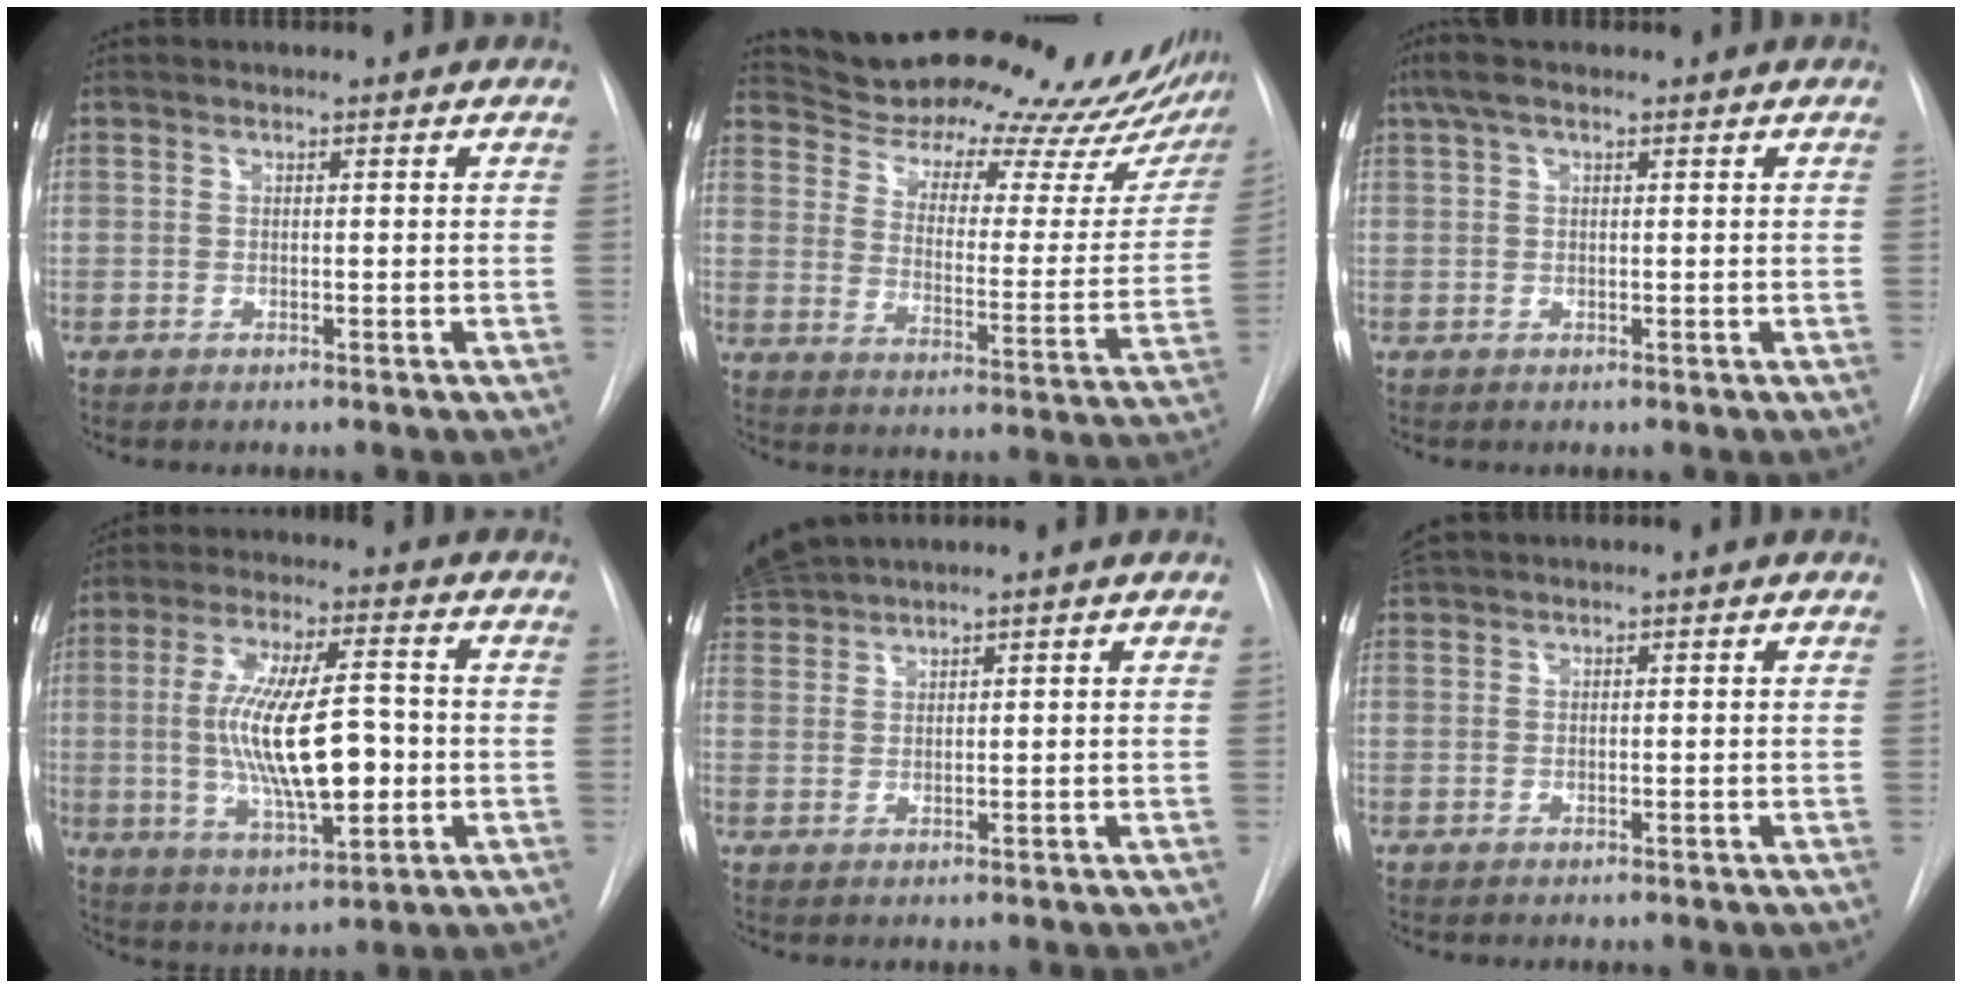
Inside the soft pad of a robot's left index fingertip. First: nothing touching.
{"total": 31.5, "force": [29.6, 6.1, 8.9], "torque": [-0.143, -0.109, 0.365]}
{"total": 3.9, "force": [2.5, 1.2, 2.7], "torque": [-0.061, 0.030, 0.048]}
{"total": 14.9, "force": [-1.0, 4.1, 14.3], "torque": [-0.269, -0.001, -0.010]}
{"total": 4.2, "force": [4.1, -0.8, 0.5], "torque": [-0.024, 0.021, 0.088]}
{"total": 1.7, "force": [1.6, -0.1, 0.4], "torque": [-0.010, 0.023, 0.037]}